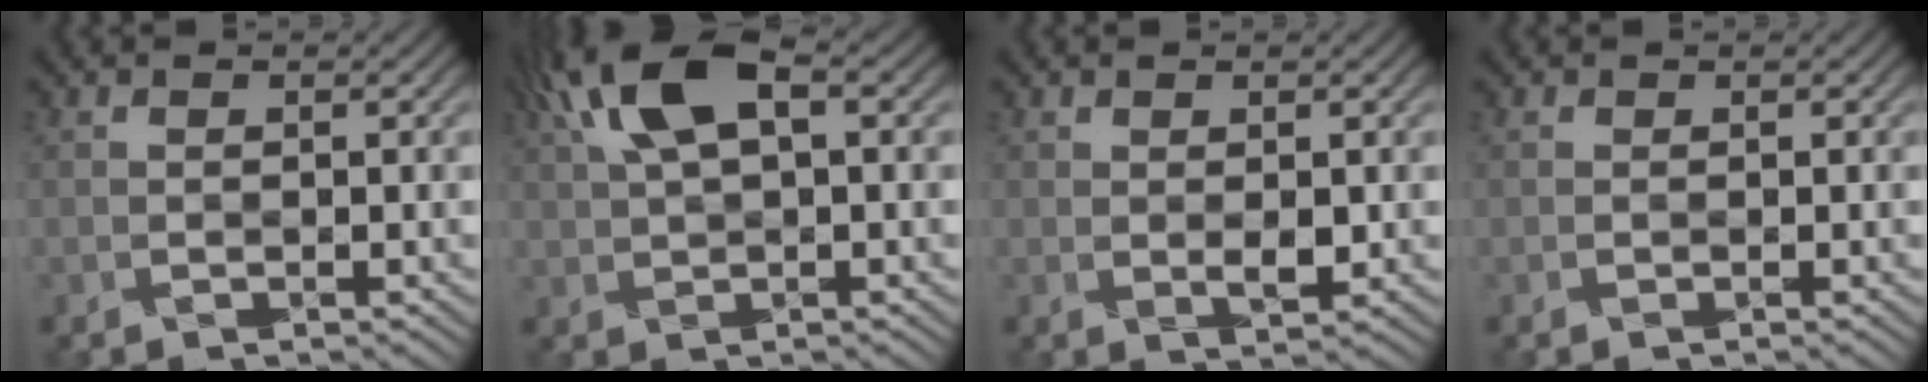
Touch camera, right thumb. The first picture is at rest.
{"total": 9.0, "force": [3.5, 3.8, 7.4], "torque": [-0.152, 0.023, 0.061]}
{"total": 1.8, "force": [0.5, 0.5, 1.7], "torque": [-0.032, -0.003, 0.017]}
{"total": 0.0}